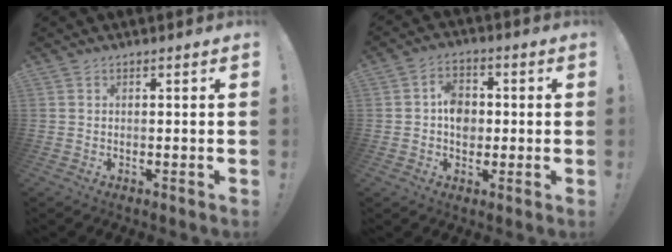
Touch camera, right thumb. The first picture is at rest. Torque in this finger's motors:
{"motor_torque": [0.90, 0.56, 0.69, -0.32, 0.15]}